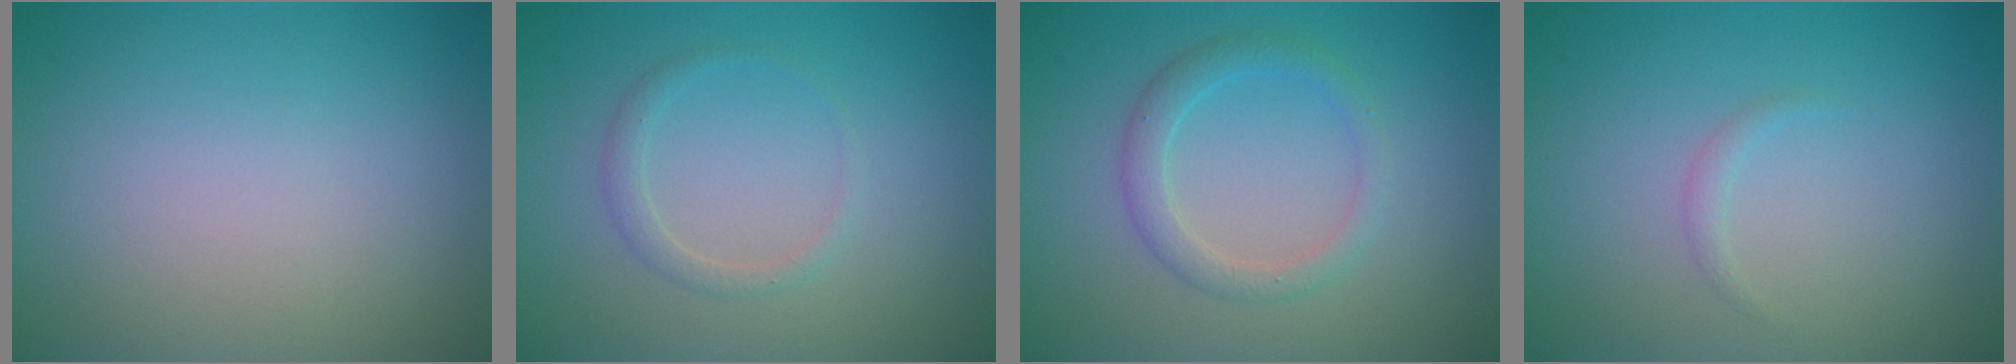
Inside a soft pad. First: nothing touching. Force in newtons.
{"total": 1.2, "press": 1.2, "slide": 0.2}
{"total": 2.2, "press": 2.2, "slide": 0.1}
{"total": 0.7, "press": 0.7, "slide": 0.0}